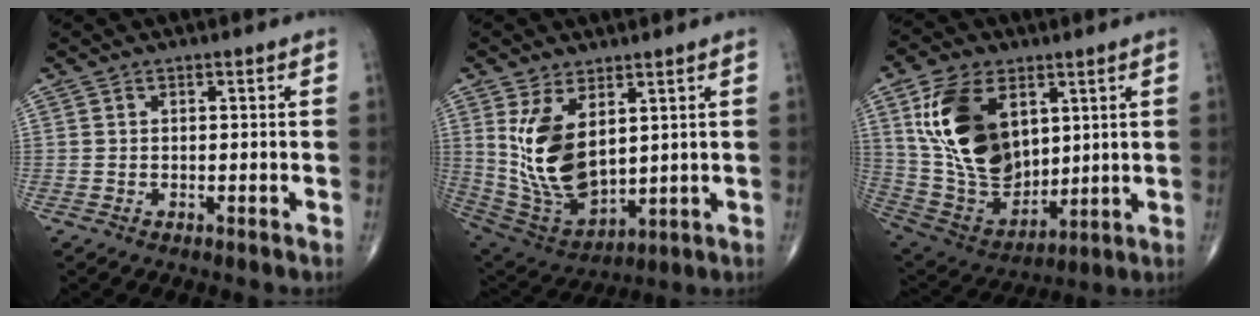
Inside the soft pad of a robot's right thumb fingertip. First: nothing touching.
{"total": 14.6, "force": [3.8, 8.0, 11.5], "torque": [-0.204, -0.022, 0.099]}
{"total": 20.5, "force": [6.4, 12.7, 14.7], "torque": [-0.250, -0.027, 0.136]}